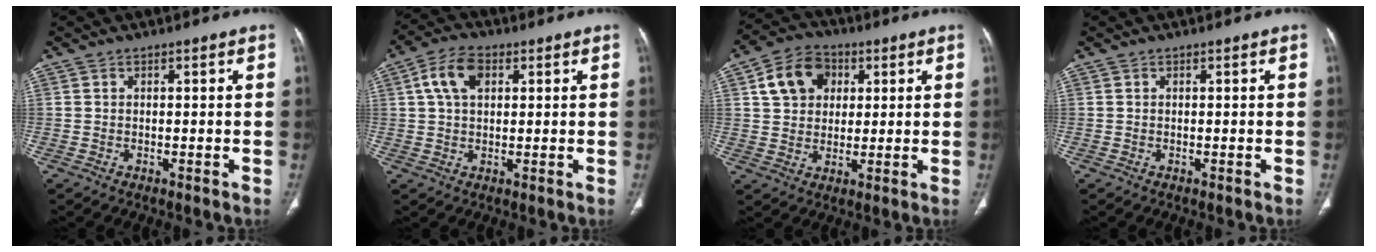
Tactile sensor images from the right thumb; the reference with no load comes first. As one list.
[{"total": 7.3, "force": [2.4, 4.5, 5.3], "torque": [-0.097, 0.009, 0.039]}, {"total": 10.4, "force": [3.3, 8.1, 5.6], "torque": [-0.073, 0.001, 0.053]}, {"total": 0.0}]